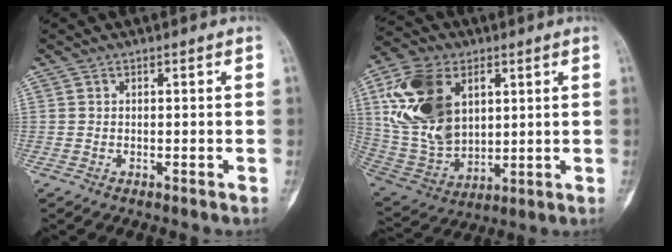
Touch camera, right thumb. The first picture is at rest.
{"total": 19.3, "force": [5.6, 12.9, 13.3], "torque": [-0.246, -0.010, 0.119]}